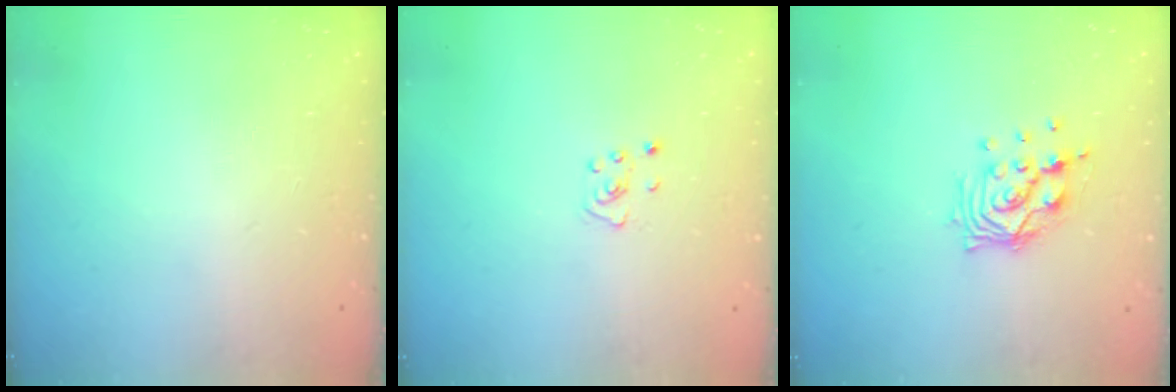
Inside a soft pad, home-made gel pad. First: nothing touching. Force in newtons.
{"total": 3.2, "press": 3.2, "slide": 0.2}
{"total": 9.6, "press": 9.6, "slide": 0.8}